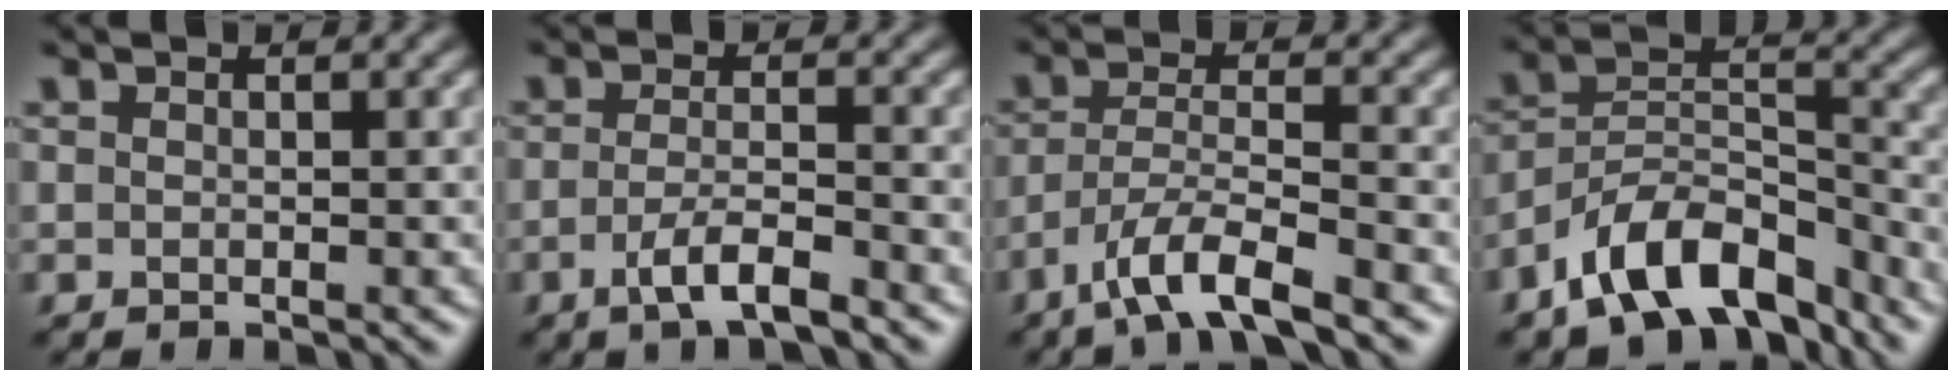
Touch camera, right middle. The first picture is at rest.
{"total": 3.4, "force": [-1.8, 0.8, 2.8], "torque": [-0.058, 0.003, -0.037]}
{"total": 5.6, "force": [-3.9, 1.1, 3.9], "torque": [-0.073, 0.002, -0.076]}
{"total": 9.3, "force": [-6.4, 4.5, 5.0], "torque": [-0.078, 0.005, -0.124]}